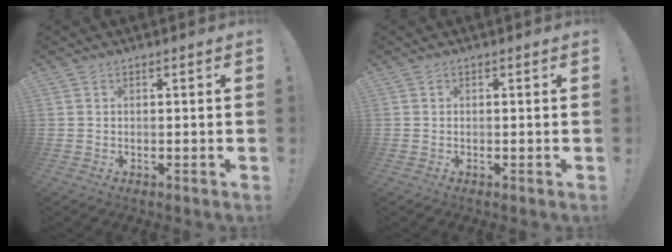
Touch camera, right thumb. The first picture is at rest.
{"total": 0.0}